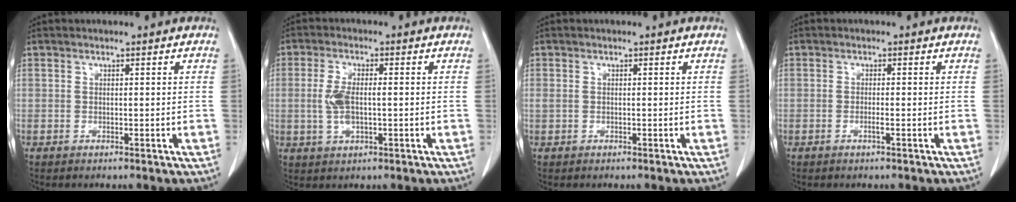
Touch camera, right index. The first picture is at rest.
{"total": 4.9, "force": [-0.2, 1.7, 4.6], "torque": [-0.105, 0.007, 0.000]}
{"total": 0.5, "force": [0.1, 0.4, 0.3], "torque": [-0.009, 0.008, 0.006]}
{"total": 0.8, "force": [-0.3, -0.1, 0.8], "torque": [-0.015, 0.001, -0.004]}